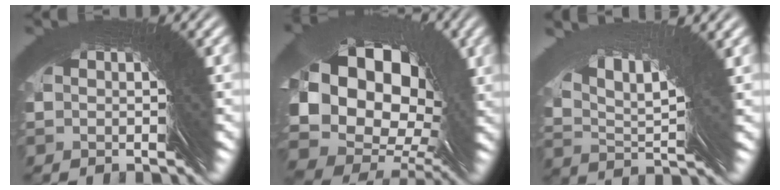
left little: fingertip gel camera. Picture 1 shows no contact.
{"total": 9.5, "force": [0.2, 8.4, 4.6], "torque": [-0.096, -0.010, -0.003]}
{"total": 5.5, "force": [4.6, -2.6, 1.5], "torque": [-0.012, 0.052, 0.064]}